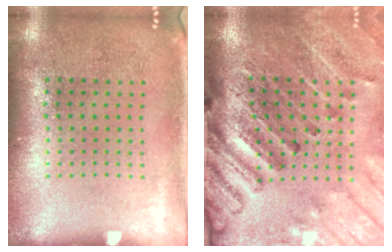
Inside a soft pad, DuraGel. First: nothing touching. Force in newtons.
{"total": 3.0, "press": 2.9, "slide": 0.8}